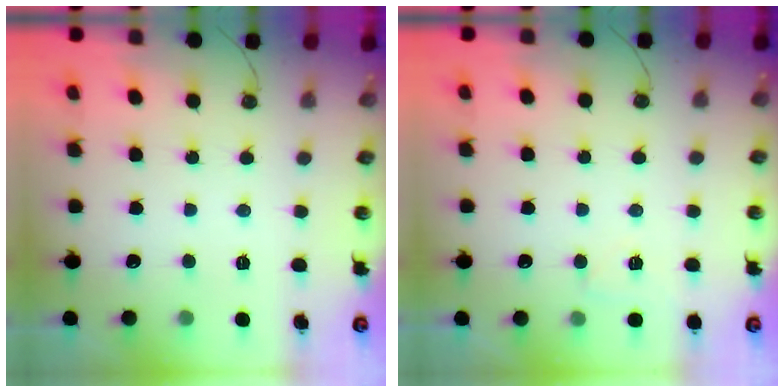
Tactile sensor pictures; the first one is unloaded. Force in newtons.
{"total": 3.7, "press": 2.8, "slide": 2.4}